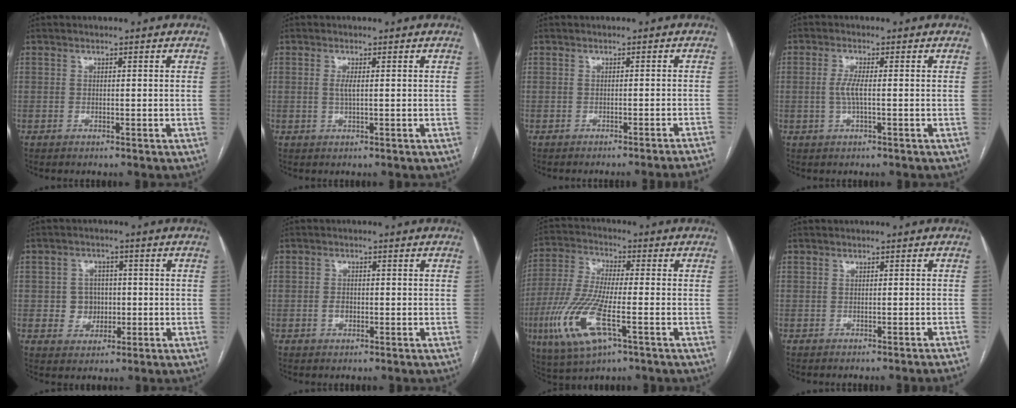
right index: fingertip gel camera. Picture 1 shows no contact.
{"total": 1.6, "force": [0.2, 0.2, 1.6], "torque": [-0.039, 0.000, 0.004]}
{"total": 8.9, "force": [-8.4, -2.2, 1.9], "torque": [0.002, -0.022, -0.091]}
{"total": 2.9, "force": [-0.2, 0.3, 2.9], "torque": [-0.064, -0.001, -0.004]}
{"total": 4.4, "force": [-0.3, 4.2, 1.3], "torque": [-0.015, 0.012, 0.001]}
{"total": 1.7, "force": [-0.5, 1.2, 1.1], "torque": [-0.020, 0.004, -0.006]}
{"total": 13.7, "force": [-4.9, 3.0, 12.4], "torque": [-0.276, -0.021, -0.091]}
{"total": 3.7, "force": [-3.3, -1.1, 1.2], "torque": [-0.004, -0.007, -0.037]}